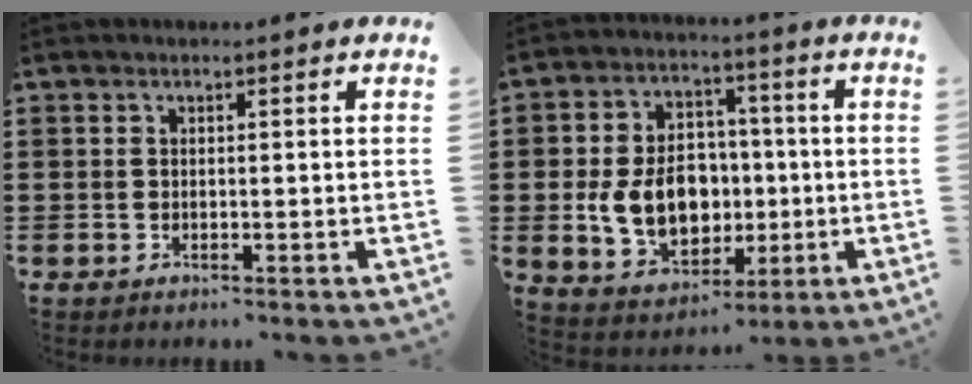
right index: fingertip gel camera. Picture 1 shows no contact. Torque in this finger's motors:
{"motor_torque": [2.14, 0.00, 1.05, 0.21]}